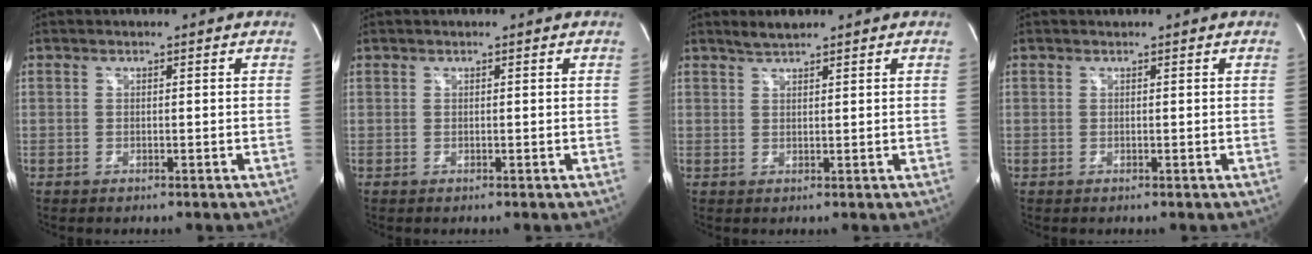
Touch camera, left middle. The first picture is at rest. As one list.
[{"total": 0.0}, {"total": 2.3, "force": [2.1, 0.2, 0.9], "torque": [-0.024, 0.006, 0.040]}, {"total": 0.0}]